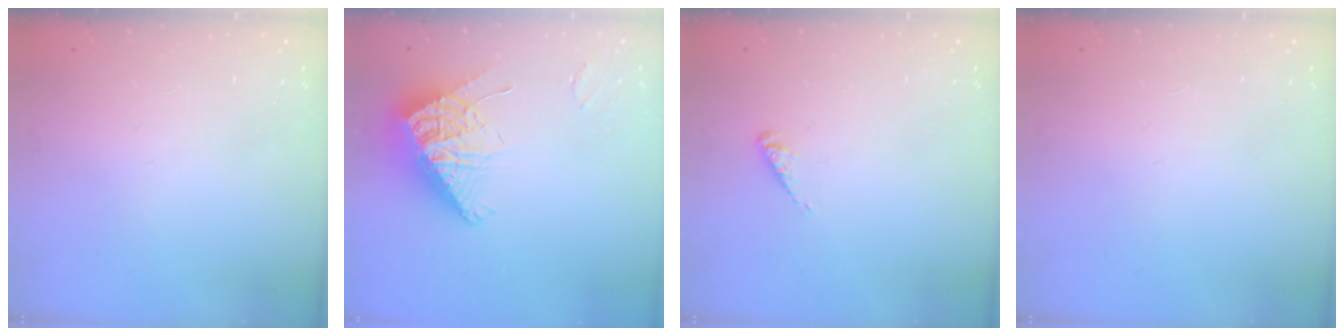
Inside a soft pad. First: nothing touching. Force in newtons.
{"total": 11.6, "press": 11.5, "slide": 1.5}
{"total": 2.5, "press": 2.4, "slide": 0.5}
{"total": 0.0}